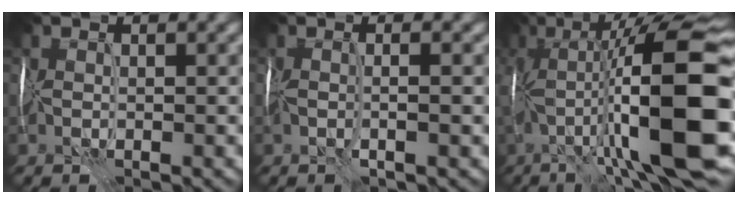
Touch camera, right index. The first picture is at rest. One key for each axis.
{"total": 1.1, "fx": -0.3, "fy": -0.1, "fz": 1.0, "tx": -0.022, "ty": -0.004, "tz": -0.007}
{"total": 15.9, "fx": -2.2, "fy": 3.4, "fz": 15.4, "tx": -0.247, "ty": 0.030, "tz": -0.030}